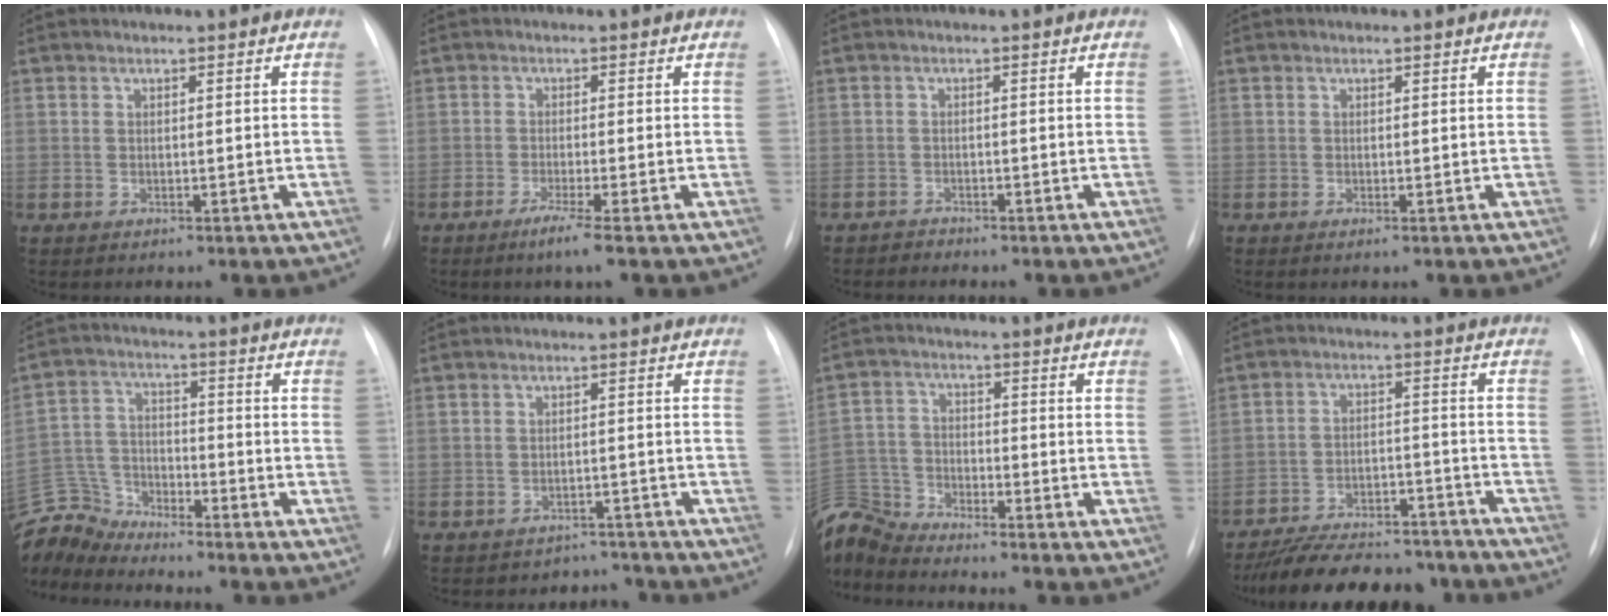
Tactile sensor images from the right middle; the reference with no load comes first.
{"total": 3.1, "force": [-1.8, -0.7, 2.3], "torque": [-0.046, -0.013, -0.038]}
{"total": 1.0, "force": [-0.9, 0.1, -0.4], "torque": [0.009, -0.004, -0.017]}
{"total": 0.0}
{"total": 8.6, "force": [-8.6, 0.5, -0.5], "torque": [0.003, 0.016, -0.170]}
{"total": 3.7, "force": [-3.2, 1.1, -1.4], "torque": [0.021, 0.020, -0.045]}
{"total": 9.1, "force": [-9.0, 0.7, 0.6], "torque": [-0.027, 0.011, -0.182]}
{"total": 18.0, "force": [-16.1, 5.0, 6.3], "torque": [-0.121, 0.010, -0.232]}